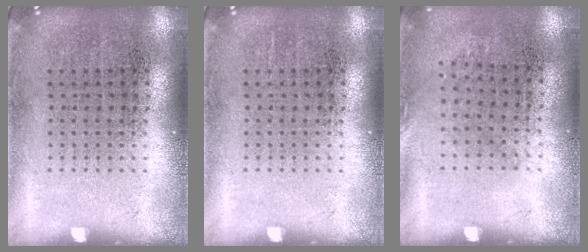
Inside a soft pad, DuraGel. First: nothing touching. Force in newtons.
{"total": 0.0}
{"total": 0.9, "press": 0.7, "slide": 0.6}